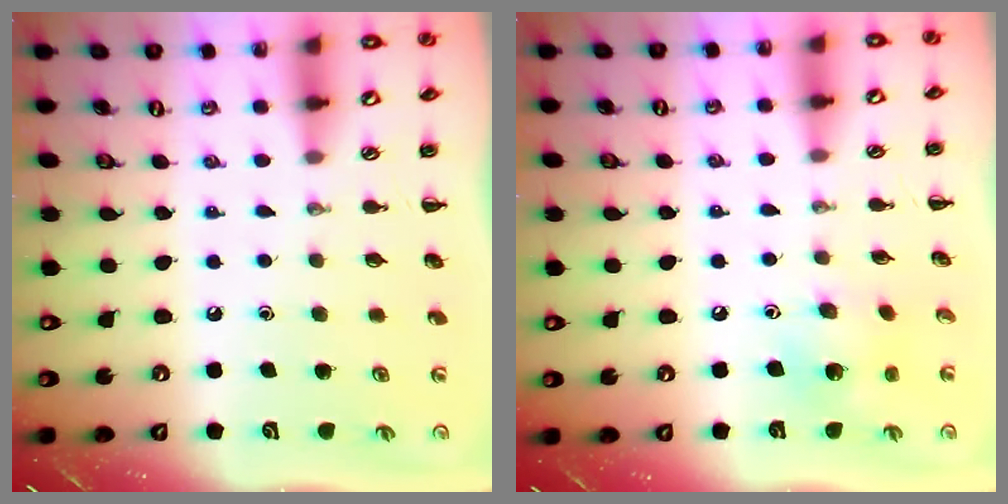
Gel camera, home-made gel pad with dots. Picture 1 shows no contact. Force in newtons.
{"total": 5.2, "press": 5.1, "slide": 1.1}